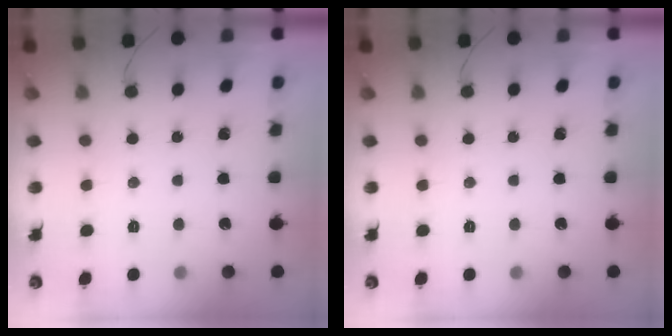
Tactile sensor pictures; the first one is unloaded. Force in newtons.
{"total": 0.0}